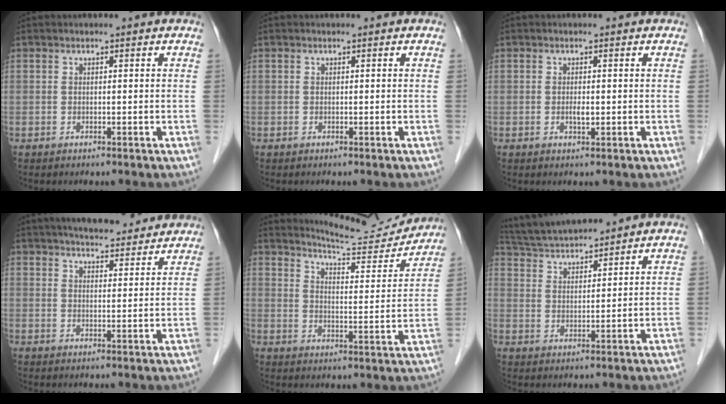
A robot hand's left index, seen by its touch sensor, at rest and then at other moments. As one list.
[{"total": 0.0}, {"total": 1.2, "force": [-0.2, 0.4, 1.1], "torque": [-0.021, -0.003, -0.003]}, {"total": 12.4, "force": [11.0, 2.6, 5.1], "torque": [-0.067, 0.017, 0.147]}, {"total": 12.3, "force": [12.2, 0.2, 1.6], "torque": [-0.026, -0.028, 0.166]}, {"total": 9.9, "force": [9.4, 0.2, 2.9], "torque": [-0.064, 0.027, 0.172]}]